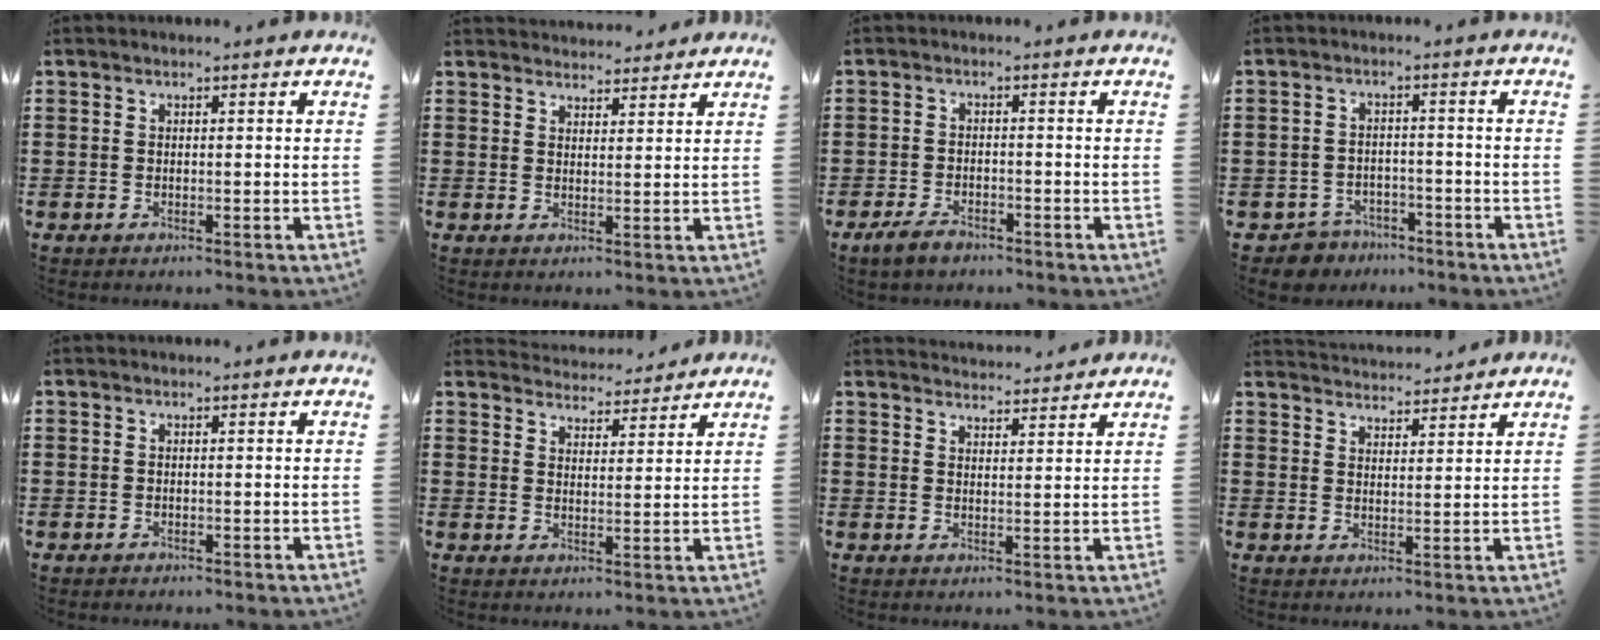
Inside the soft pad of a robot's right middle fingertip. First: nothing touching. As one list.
[{"total": 2.9, "force": [2.9, 0.2, -0.4], "torque": [-0.001, -0.006, 0.056]}, {"total": 2.5, "force": [-1.9, 1.1, 1.2], "torque": [-0.030, 0.002, -0.040]}, {"total": 3.8, "force": [-3.6, 1.2, -0.1], "torque": [-0.021, 0.000, -0.081]}, {"total": 0.0}, {"total": 4.0, "force": [3.9, 0.4, -0.5], "torque": [-0.004, -0.022, 0.072]}, {"total": 3.0, "force": [3.0, -0.1, -0.4], "torque": [-0.001, -0.011, 0.056]}, {"total": 3.4, "force": [3.4, 0.0, -0.5], "torque": [0.000, -0.018, 0.062]}]